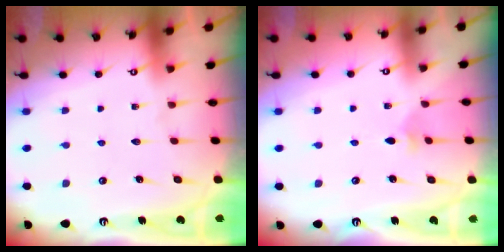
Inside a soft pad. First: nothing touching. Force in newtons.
{"total": 2.3, "press": 2.3, "slide": 0.6}